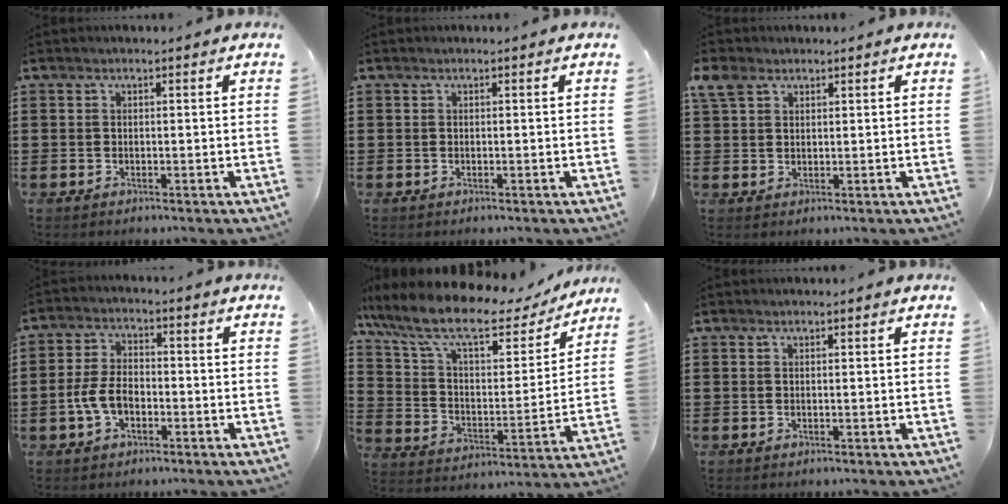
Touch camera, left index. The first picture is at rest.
{"total": 0.0}
{"total": 3.4, "force": [2.1, 2.3, 1.4], "torque": [-0.039, 0.009, 0.040]}
{"total": 5.6, "force": [-1.8, 3.1, 4.3], "torque": [-0.102, 0.000, -0.039]}
{"total": 11.4, "force": [8.8, 2.9, 6.7], "torque": [-0.162, -0.041, 0.151]}
{"total": 0.0}